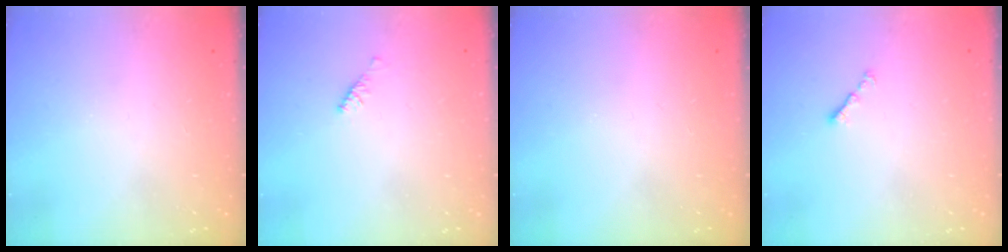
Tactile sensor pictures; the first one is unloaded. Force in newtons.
{"total": 2.9, "press": 2.8, "slide": 0.6}
{"total": 0.0}
{"total": 1.4, "press": 1.3, "slide": 0.5}